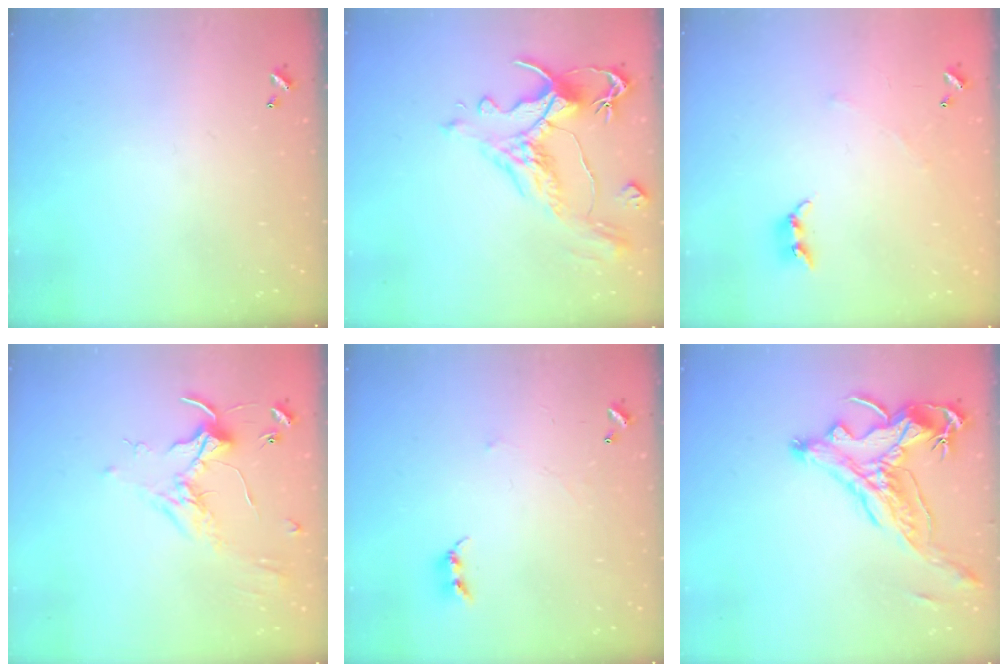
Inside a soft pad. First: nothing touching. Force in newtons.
{"total": 1.6, "press": 0.7, "slide": 1.4}
{"total": 3.6, "press": 3.6, "slide": 0.6}
{"total": 1.7, "press": 1.6, "slide": 0.5}
{"total": 2.4, "press": 2.4, "slide": 0.4}
{"total": 2.9, "press": 2.5, "slide": 1.3}